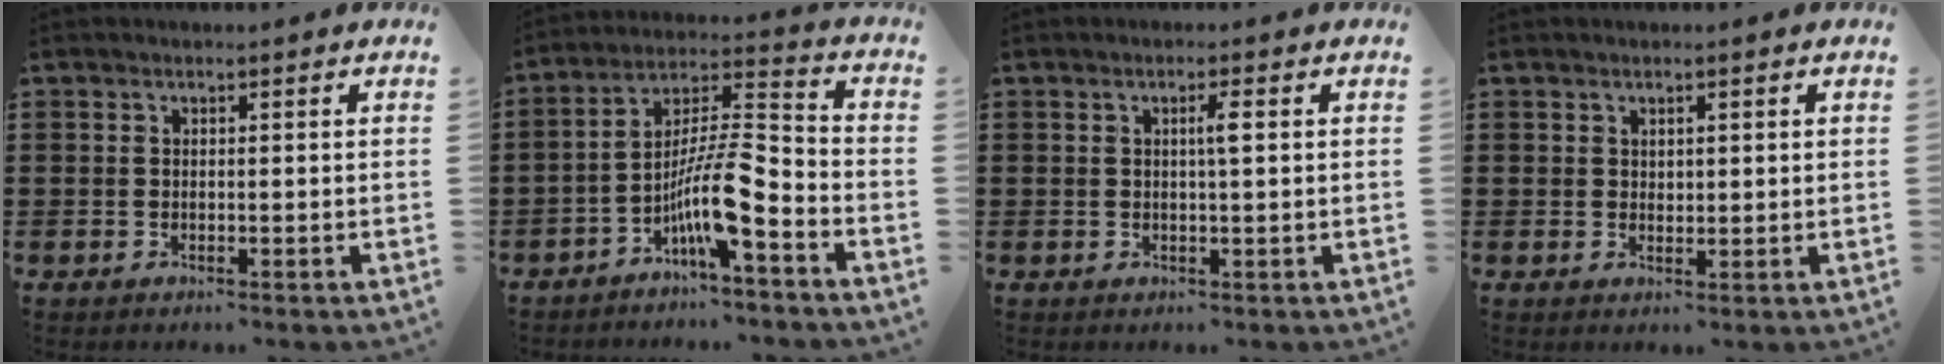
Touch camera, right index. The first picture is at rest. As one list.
[{"total": 10.5, "force": [-5.7, 1.5, 8.6], "torque": [-0.176, -0.014, -0.114]}, {"total": 2.0, "force": [0.4, 0.1, 1.9], "torque": [-0.037, -0.001, 0.004]}, {"total": 1.1, "force": [0.8, 0.6, 0.4], "torque": [-0.008, 0.004, 0.014]}]